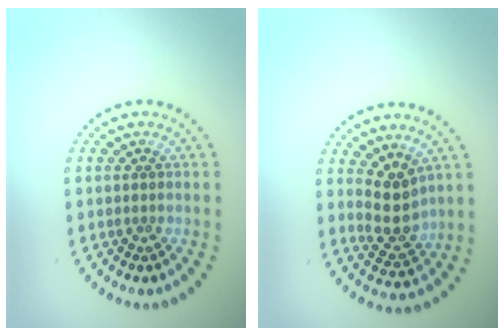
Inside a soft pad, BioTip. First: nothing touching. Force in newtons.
{"total": 3.0, "press": 2.6, "slide": 1.5}